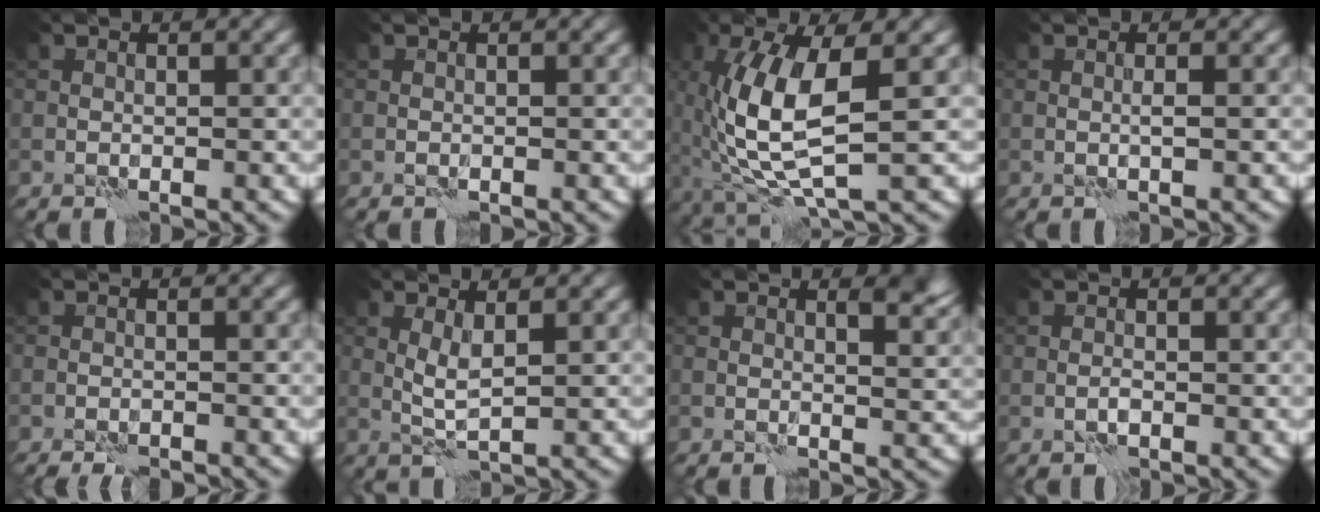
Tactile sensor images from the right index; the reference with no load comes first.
{"total": 0.0}
{"total": 8.0, "force": [0.0, 2.8, 7.4], "torque": [-0.170, 0.001, 0.004]}
{"total": 0.7, "force": [0.0, 0.0, 0.7], "torque": [-0.013, 0.004, -0.002]}
{"total": 2.7, "force": [-2.5, 0.5, 1.0], "torque": [-0.015, 0.003, -0.038]}
{"total": 2.0, "force": [0.6, 0.4, 1.9], "torque": [-0.044, 0.002, 0.014]}
{"total": 2.5, "force": [1.5, 0.8, 1.8], "torque": [-0.021, -0.004, 0.024]}
{"total": 0.7, "force": [-0.3, 0.1, 0.6], "torque": [-0.013, 0.001, -0.008]}